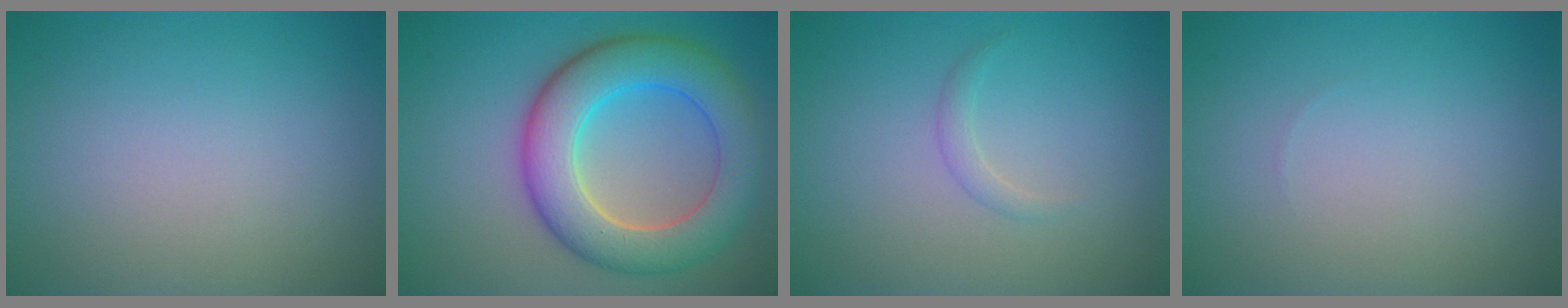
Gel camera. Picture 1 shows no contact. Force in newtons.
{"total": 8.4, "press": 8.4, "slide": 0.3}
{"total": 0.9, "press": 0.9, "slide": 0.1}
{"total": 0.0}